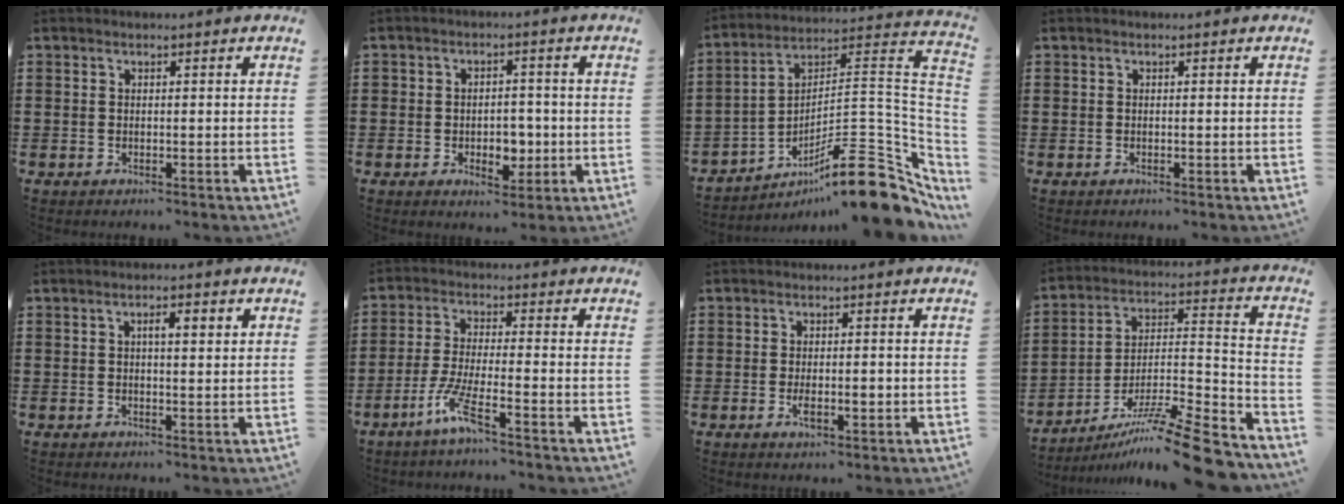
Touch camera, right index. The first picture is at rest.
{"total": 4.4, "force": [-1.2, 3.2, 2.7], "torque": [-0.047, 0.004, -0.025]}
{"total": 15.5, "force": [-9.3, 3.5, 11.9], "torque": [-0.158, 0.029, -0.157]}
{"total": 0.0}
{"total": 2.8, "force": [0.7, 0.7, 2.6], "torque": [-0.042, 0.004, 0.006]}
{"total": 6.4, "force": [-4.0, 0.5, 4.9], "torque": [-0.115, -0.014, -0.079]}
{"total": 3.3, "force": [-0.6, 1.2, 3.1], "torque": [-0.061, -0.001, -0.013]}
{"total": 12.5, "force": [-10.2, 0.8, 7.2], "torque": [-0.097, 0.030, -0.191]}